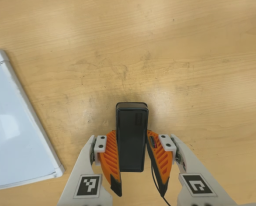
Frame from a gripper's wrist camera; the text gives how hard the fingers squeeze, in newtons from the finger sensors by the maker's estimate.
{"total": 3.3, "left": 1.8, "right": 4.8}